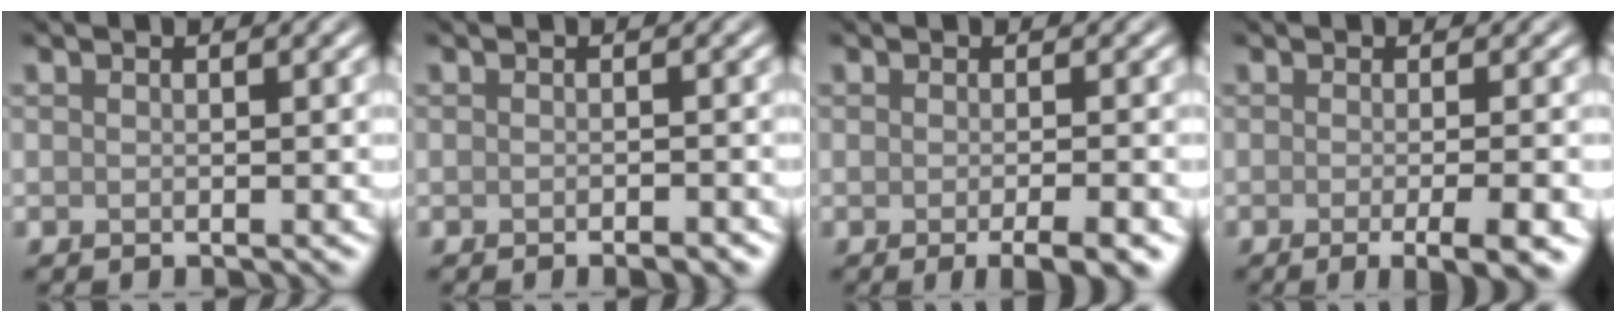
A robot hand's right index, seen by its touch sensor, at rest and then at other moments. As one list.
[{"total": 1.3, "force": [-0.9, 0.2, 0.9], "torque": [-0.009, -0.003, -0.011]}, {"total": 3.6, "force": [-1.5, 0.7, 3.2], "torque": [-0.039, -0.003, -0.022]}, {"total": 5.3, "force": [-1.7, 1.5, 4.8], "torque": [-0.053, -0.008, -0.020]}]